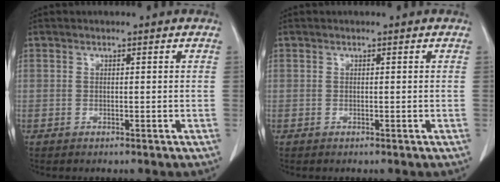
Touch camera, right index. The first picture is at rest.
{"total": 0.0}